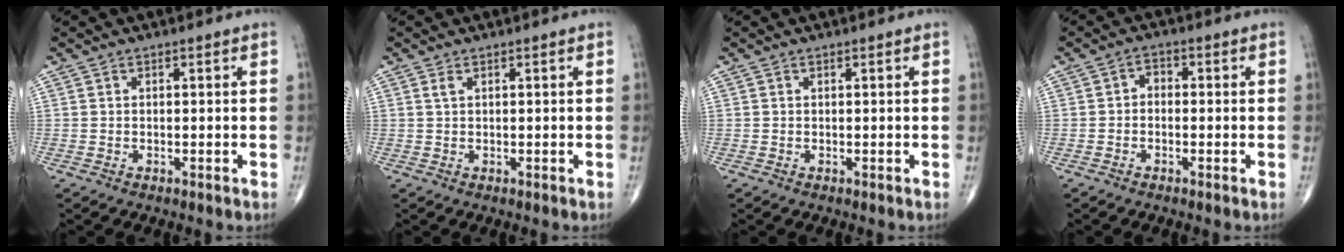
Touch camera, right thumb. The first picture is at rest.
{"total": 0.9, "force": [0.4, 0.3, 0.7], "torque": [-0.016, 0.006, 0.010]}
{"total": 0.0}
{"total": 2.4, "force": [-0.3, 1.9, 1.5], "torque": [-0.011, 0.014, -0.018]}